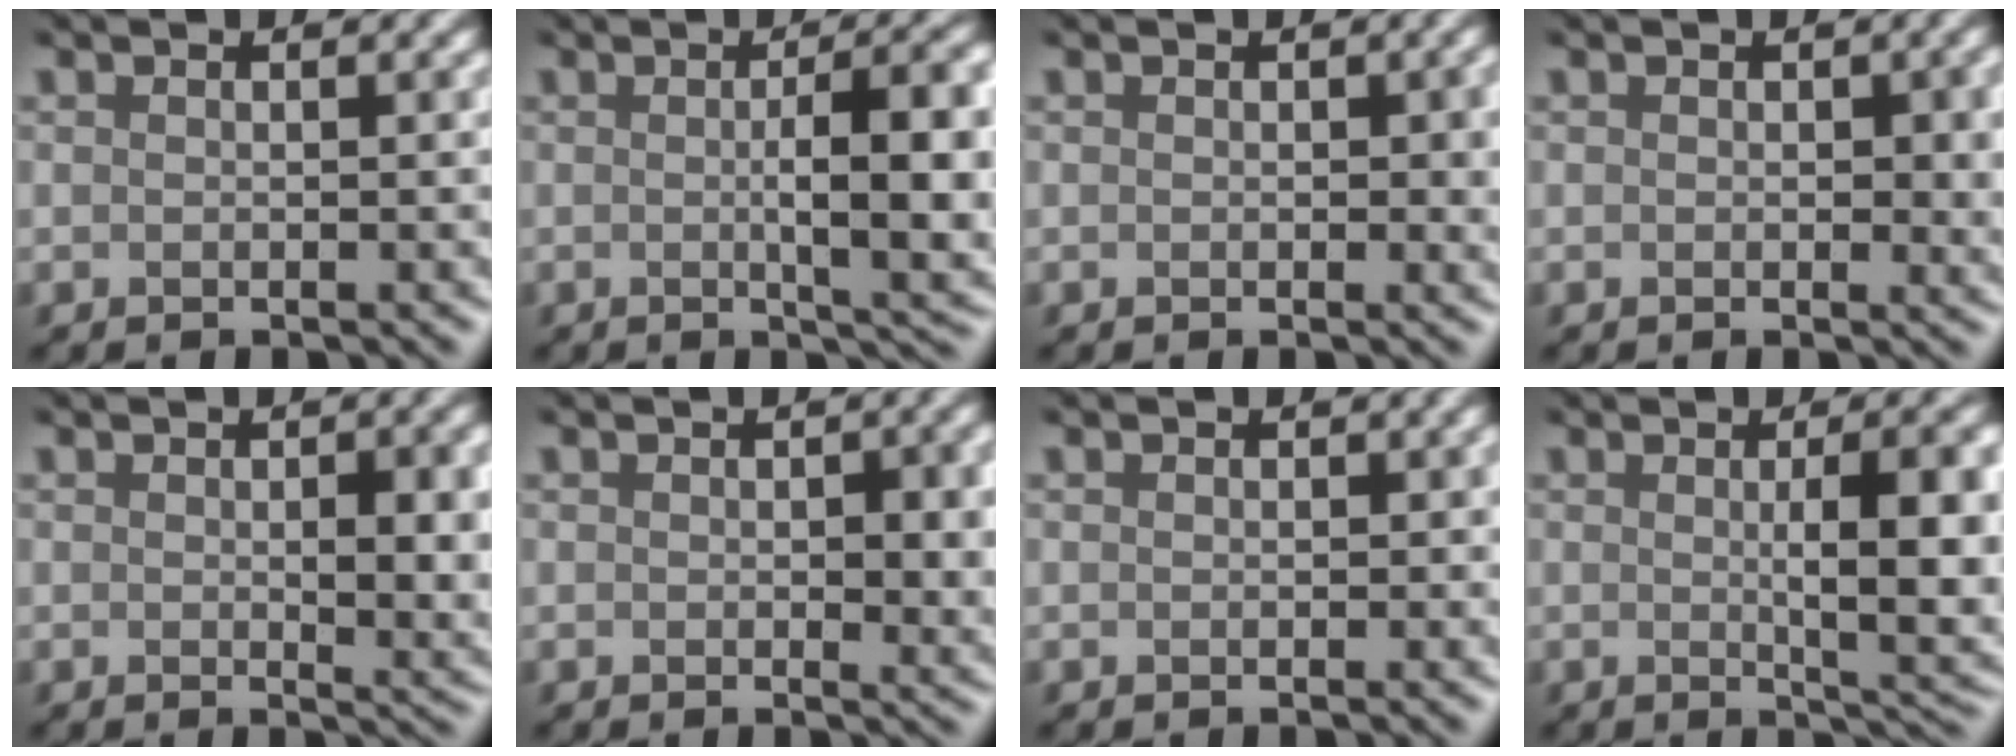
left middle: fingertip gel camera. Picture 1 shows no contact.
{"total": 7.8, "force": [-0.1, 1.8, 7.6], "torque": [-0.099, 0.006, 0.012]}
{"total": 0.9, "force": [-0.1, 0.0, 0.9], "torque": [-0.026, 0.001, 0.012]}
{"total": 1.6, "force": [0.1, 0.2, 1.6], "torque": [-0.039, 0.003, 0.014]}
{"total": 3.8, "force": [-0.1, 0.7, 3.8], "torque": [-0.069, -0.001, 0.015]}
{"total": 2.8, "force": [0.0, 0.5, 2.7], "torque": [-0.054, 0.003, 0.013]}
{"total": 0.0}
{"total": 7.6, "force": [0.0, 1.6, 7.4], "torque": [-0.099, 0.005, 0.016]}